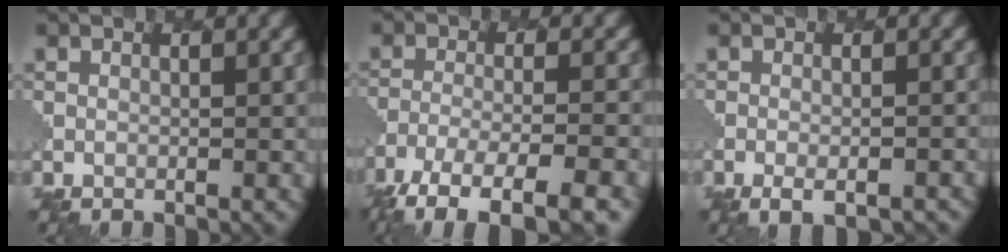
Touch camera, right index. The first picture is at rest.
{"total": 8.9, "force": [-6.7, 2.2, 5.4], "torque": [-0.095, -0.014, -0.118]}
{"total": 3.0, "force": [-1.7, 1.0, 2.2], "torque": [-0.037, -0.002, -0.022]}